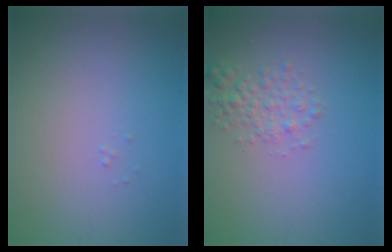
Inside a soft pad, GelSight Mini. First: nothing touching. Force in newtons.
{"total": 2.2, "press": 2.2, "slide": 0.1}